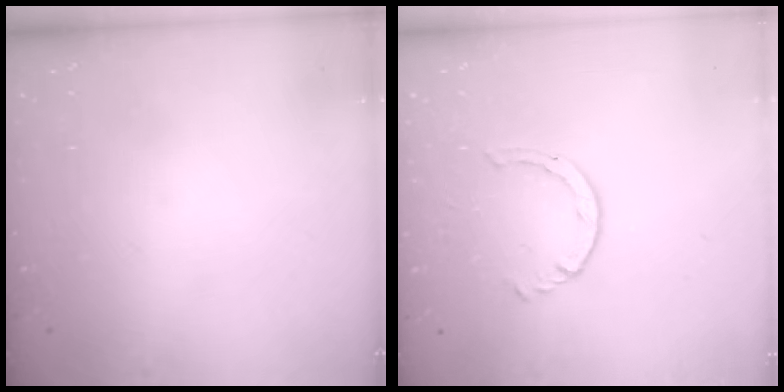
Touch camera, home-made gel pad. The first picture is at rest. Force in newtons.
{"total": 3.0, "press": 2.9, "slide": 0.3}